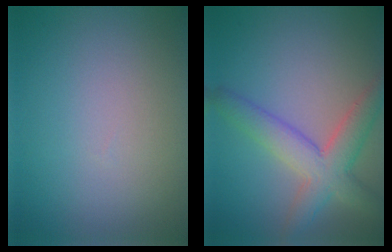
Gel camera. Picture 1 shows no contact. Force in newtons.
{"total": 5.1, "press": 5.1, "slide": 0.2}